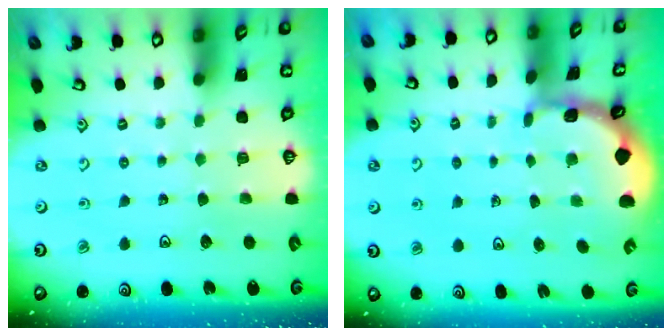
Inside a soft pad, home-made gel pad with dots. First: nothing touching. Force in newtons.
{"total": 1.3, "press": 1.3, "slide": 0.1}